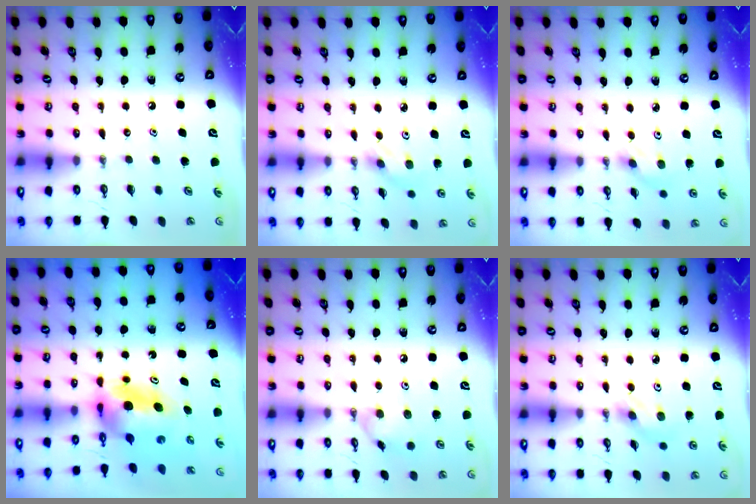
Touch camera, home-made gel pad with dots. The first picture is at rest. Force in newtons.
{"total": 4.1, "press": 3.8, "slide": 1.3}
{"total": 2.8, "press": 2.4, "slide": 1.4}
{"total": 6.0, "press": 5.9, "slide": 0.7}
{"total": 7.8, "press": 7.8, "slide": 0.8}
{"total": 3.0, "press": 2.9, "slide": 0.9}